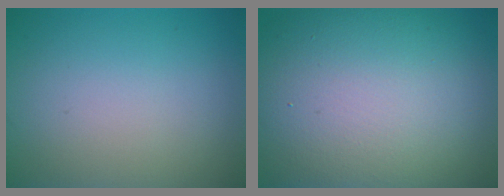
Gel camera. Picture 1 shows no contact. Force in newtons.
{"total": 16.3, "press": 16.2, "slide": 1.4}